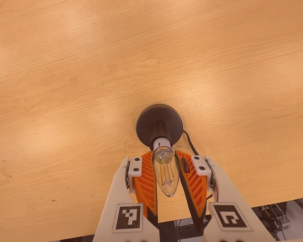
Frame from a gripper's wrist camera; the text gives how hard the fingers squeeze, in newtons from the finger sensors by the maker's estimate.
{"total": 11.9, "left": 11.8, "right": 12.0}